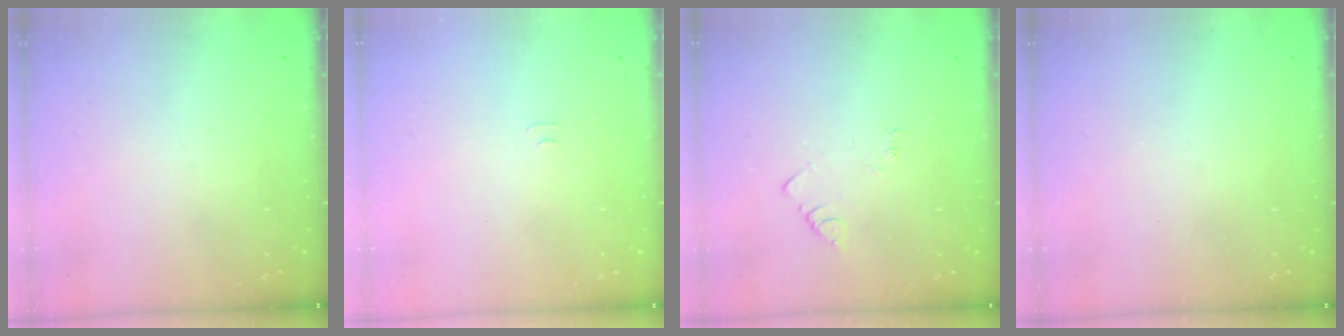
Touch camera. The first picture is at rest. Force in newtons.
{"total": 3.7, "press": 3.7, "slide": 0.4}
{"total": 2.7, "press": 2.7, "slide": 0.4}
{"total": 0.0}